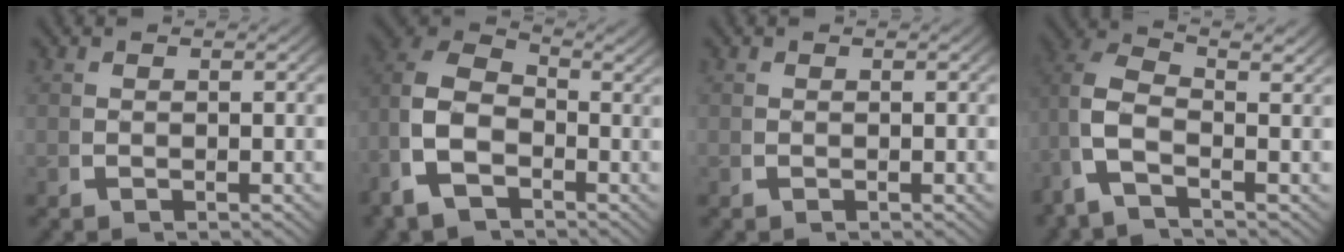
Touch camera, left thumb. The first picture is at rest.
{"total": 7.9, "force": [-0.2, 5.8, 5.4], "torque": [-0.119, -0.014, -0.007]}
{"total": 0.0}
{"total": 5.4, "force": [-0.3, 2.7, 4.6], "torque": [-0.131, -0.018, -0.007]}